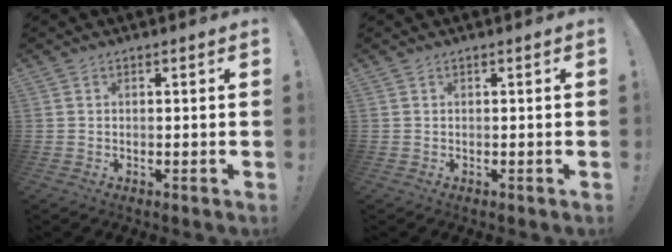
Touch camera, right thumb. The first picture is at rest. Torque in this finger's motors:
{"motor_torque": [-0.03, -0.02, 0.00, 0.00, 0.02]}